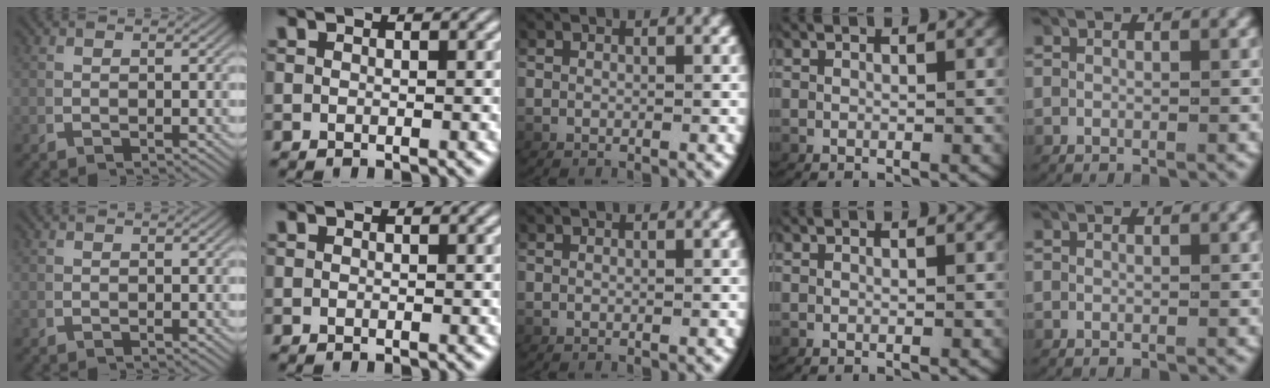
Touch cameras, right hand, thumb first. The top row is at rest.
{}